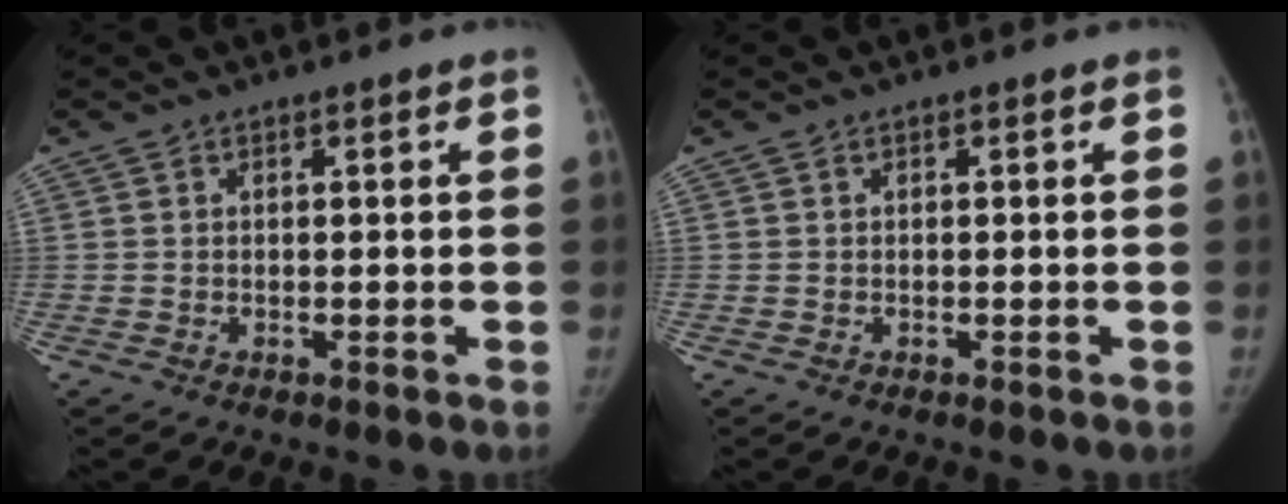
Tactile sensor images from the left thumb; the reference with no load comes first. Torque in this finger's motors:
{"motor_torque": [-0.01, -0.01, 0.21, -0.12, 0.00]}